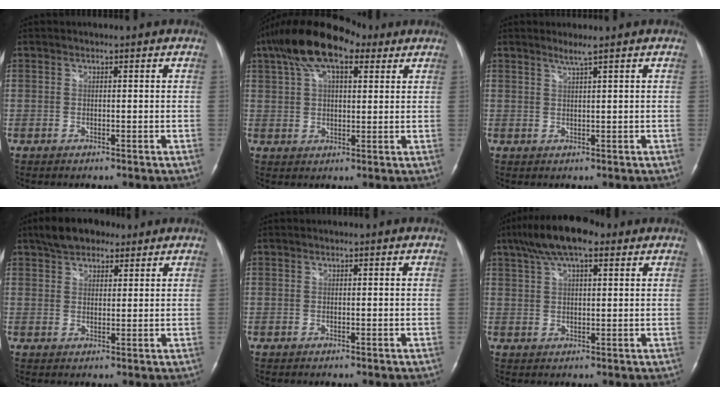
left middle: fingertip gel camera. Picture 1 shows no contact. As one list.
[{"total": 13.3, "force": [8.3, 5.1, 9.0], "torque": [-0.178, 0.048, 0.151]}, {"total": 1.6, "force": [1.2, -0.6, 1.0], "torque": [-0.027, -0.005, 0.026]}, {"total": 7.5, "force": [5.5, 3.5, 3.7], "torque": [-0.065, 0.019, 0.095]}, {"total": 0.0}, {"total": 10.4, "force": [6.7, 3.0, 7.4], "torque": [-0.140, 0.028, 0.115]}]